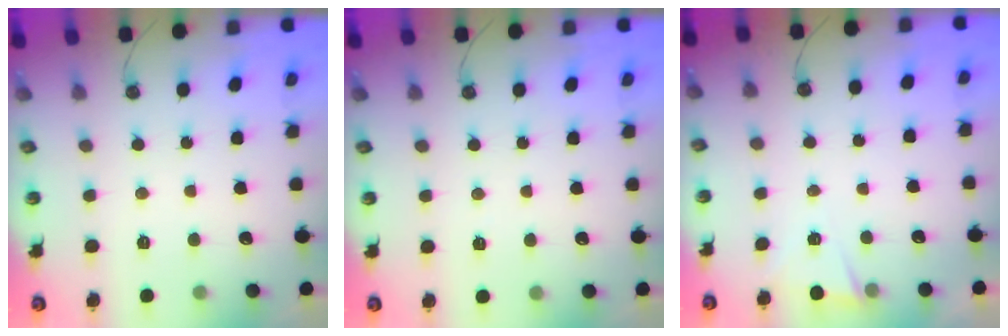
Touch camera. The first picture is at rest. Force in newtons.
{"total": 2.5, "press": 1.7, "slide": 1.8}
{"total": 1.5, "press": 1.3, "slide": 0.8}